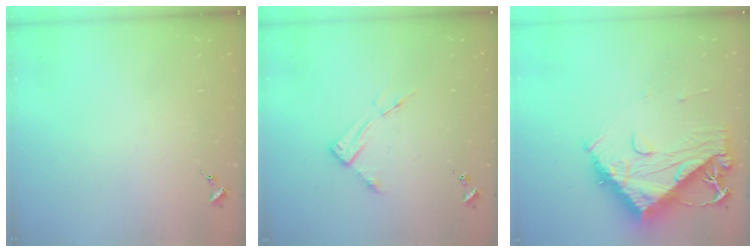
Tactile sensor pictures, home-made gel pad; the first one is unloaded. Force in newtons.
{"total": 6.2, "press": 6.2, "slide": 0.4}
{"total": 13.9, "press": 13.8, "slide": 1.3}